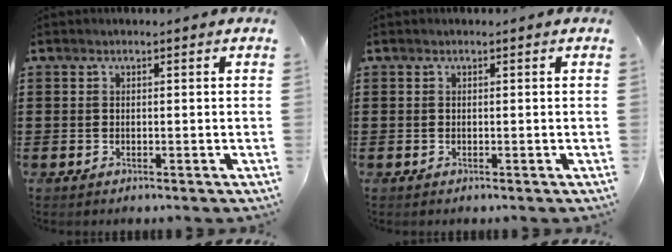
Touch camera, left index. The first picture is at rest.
{"total": 0.0}